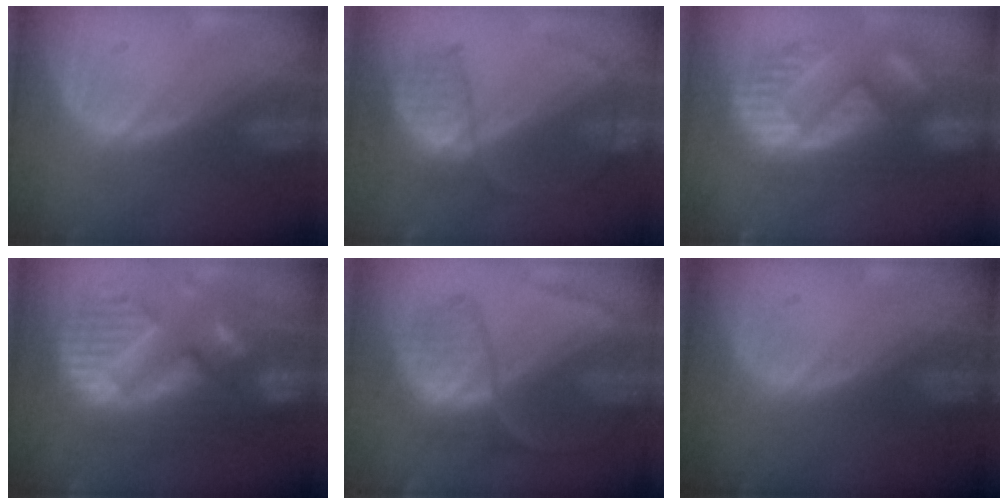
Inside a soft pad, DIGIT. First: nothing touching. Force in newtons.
{"total": 7.3, "press": 6.2, "slide": 3.9}
{"total": 10.3, "press": 10.2, "slide": 1.7}
{"total": 13.2, "press": 13.1, "slide": 1.4}
{"total": 7.8, "press": 7.5, "slide": 2.4}
{"total": 0.0}